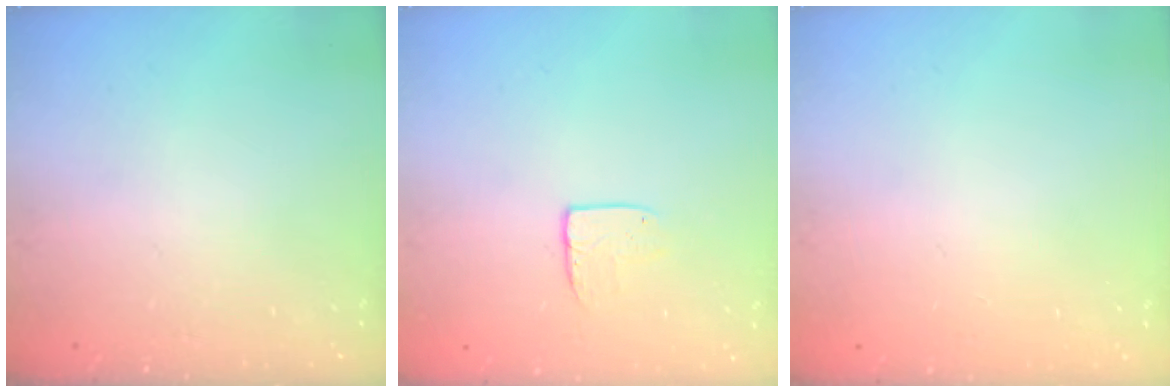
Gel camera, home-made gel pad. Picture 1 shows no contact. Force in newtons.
{"total": 6.7, "press": 6.7, "slide": 0.5}
{"total": 0.0}